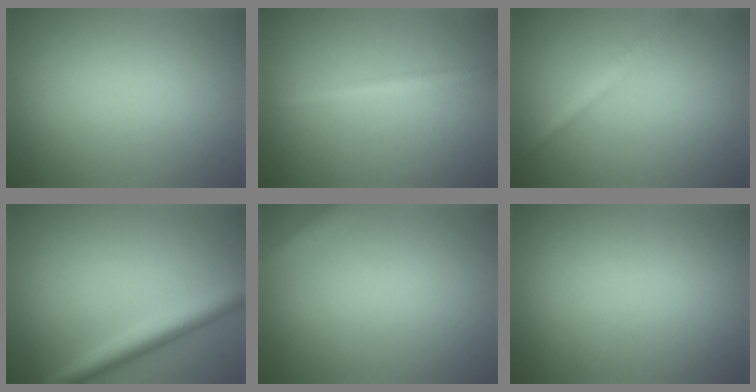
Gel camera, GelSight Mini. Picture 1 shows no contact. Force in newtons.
{"total": 2.0, "press": 2.0, "slide": 0.1}
{"total": 1.7, "press": 1.7, "slide": 0.0}
{"total": 3.9, "press": 3.9, "slide": 0.1}
{"total": 1.6, "press": 1.6, "slide": 0.1}
{"total": 0.0}